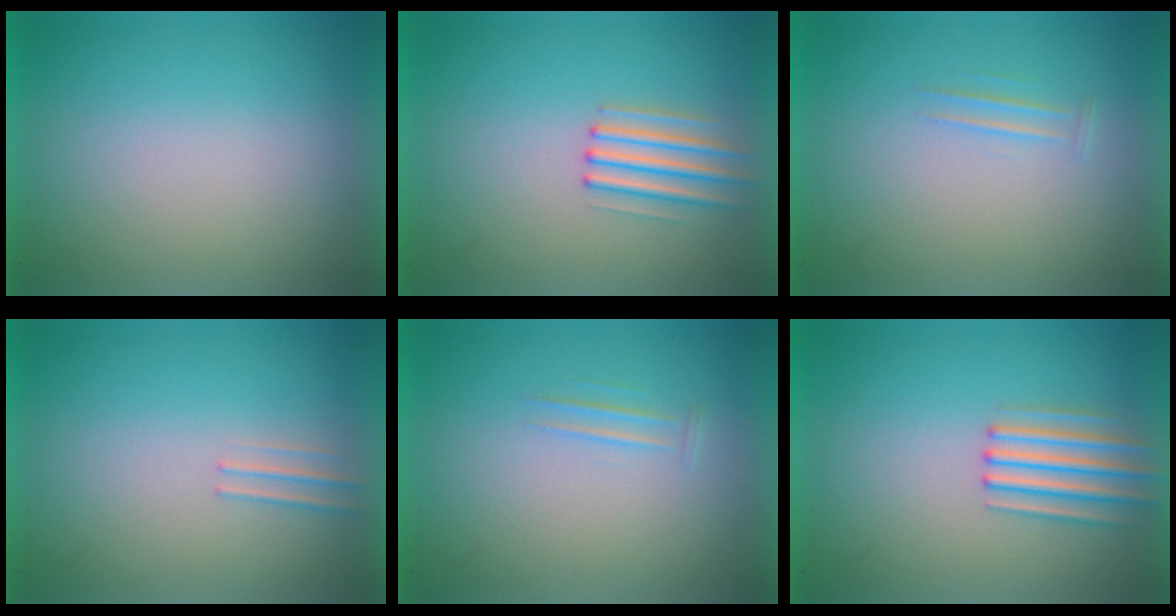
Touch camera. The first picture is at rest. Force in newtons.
{"total": 2.1}
{"total": 1.1}
{"total": 1.2}
{"total": 1.1}
{"total": 2.7}